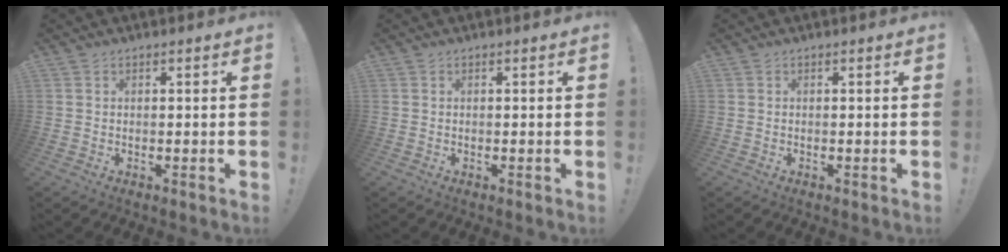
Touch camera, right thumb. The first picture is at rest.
{"total": 0.0}
{"total": 0.0}